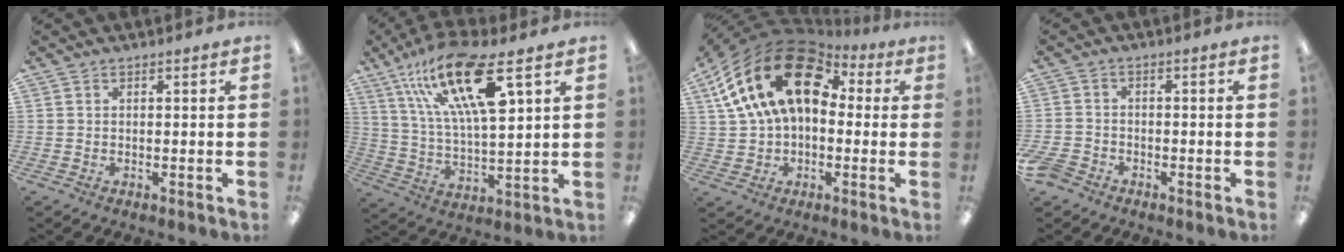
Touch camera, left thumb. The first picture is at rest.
{"total": 19.7, "force": [11.0, 5.4, 15.4], "torque": [-0.284, -0.044, 0.178]}
{"total": 20.0, "force": [6.7, 13.0, 13.7], "torque": [-0.277, -0.020, 0.113]}
{"total": 3.6, "force": [-2.8, 2.0, 1.3], "torque": [-0.038, 0.007, -0.055]}